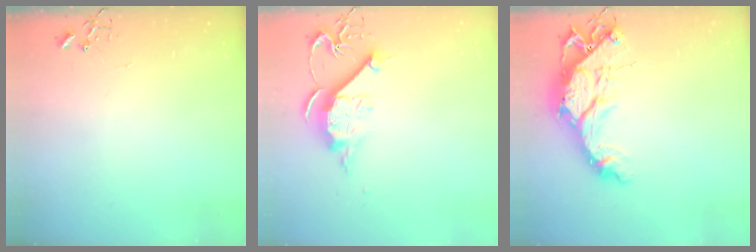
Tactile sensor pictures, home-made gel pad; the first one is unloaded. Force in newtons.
{"total": 12.1, "press": 12.0, "slide": 1.3}
{"total": 15.7, "press": 15.7, "slide": 1.2}